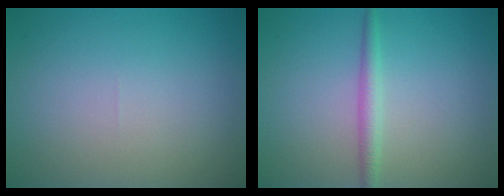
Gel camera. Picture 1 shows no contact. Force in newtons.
{"total": 1.8, "press": 1.8, "slide": 0.0}